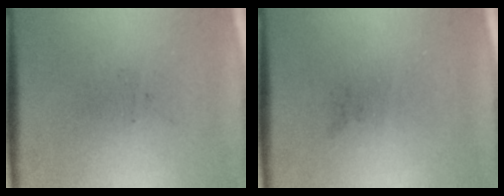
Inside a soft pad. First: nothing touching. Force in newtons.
{"total": 0.0}